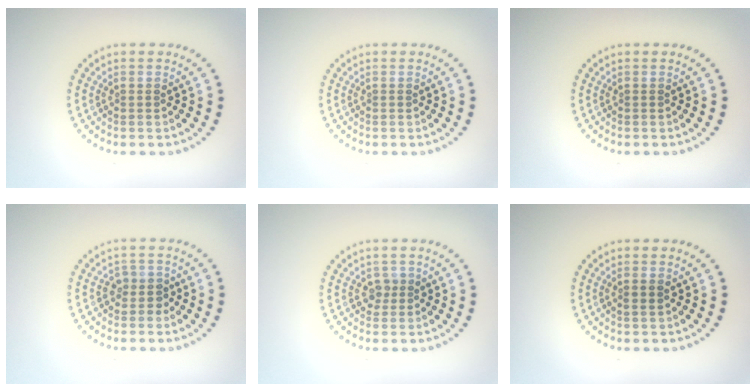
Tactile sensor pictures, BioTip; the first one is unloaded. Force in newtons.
{"total": 0.0}
{"total": 0.0}
{"total": 1.5, "press": 1.2, "slide": 0.9}
{"total": 1.1, "press": 0.9, "slide": 0.5}
{"total": 0.9, "press": 0.8, "slide": 0.4}